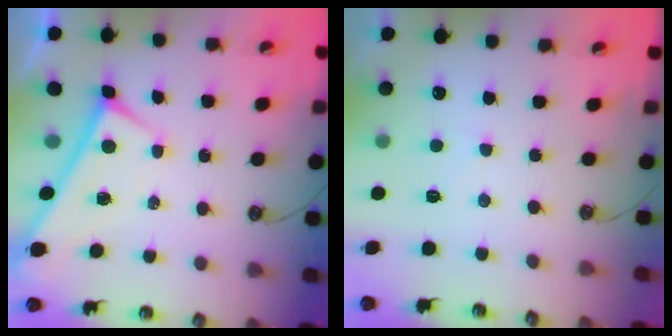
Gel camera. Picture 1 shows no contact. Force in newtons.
{"total": 2.5, "press": 2.3, "slide": 0.8}